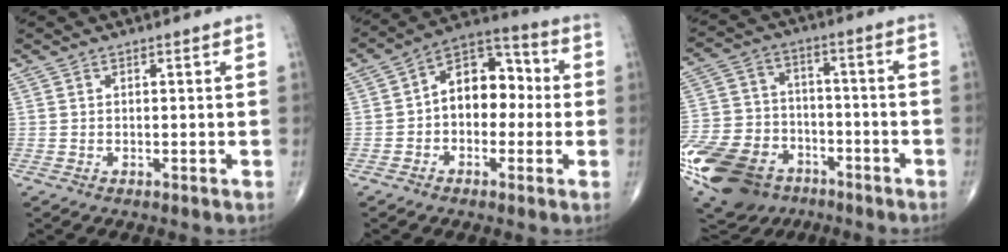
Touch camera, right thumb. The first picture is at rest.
{"total": 11.9, "force": [-0.1, 8.0, 8.8], "torque": [-0.096, 0.042, -0.017]}
{"total": 23.6, "force": [-12.1, 16.3, 12.1], "torque": [-0.283, 0.038, -0.205]}